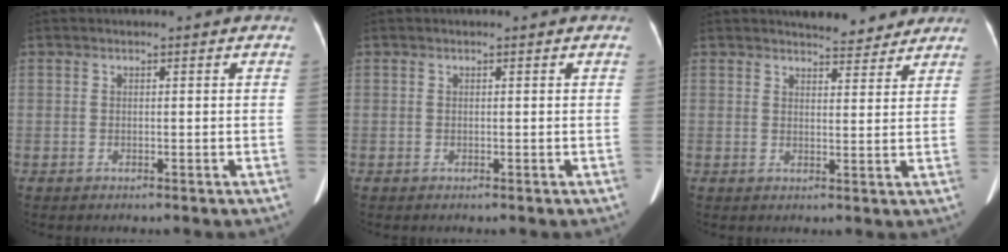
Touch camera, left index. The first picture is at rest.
{"total": 0.0}
{"total": 6.1, "force": [5.8, 1.4, 1.3], "torque": [-0.017, 0.000, 0.068]}